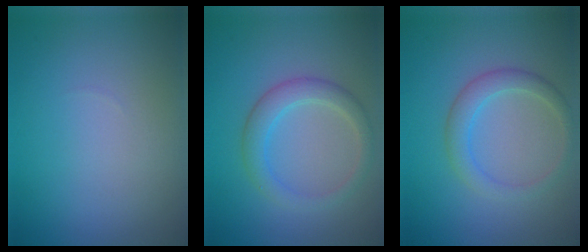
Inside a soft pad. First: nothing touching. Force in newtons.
{"total": 2.9, "press": 2.9, "slide": 0.4}
{"total": 2.5, "press": 2.5, "slide": 0.2}